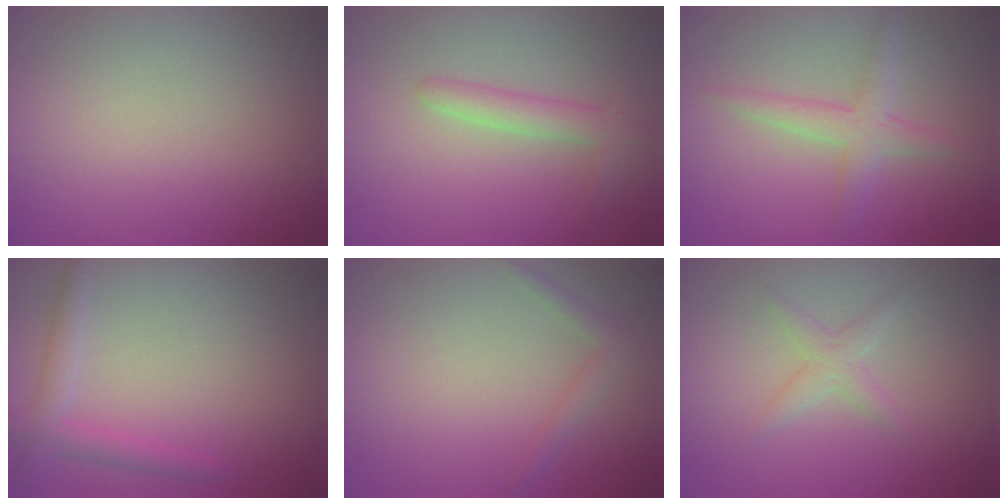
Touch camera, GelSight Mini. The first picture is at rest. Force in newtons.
{"total": 2.4, "press": 2.4, "slide": 0.2}
{"total": 2.5, "press": 2.5, "slide": 0.2}
{"total": 2.3, "press": 2.3, "slide": 0.1}
{"total": 1.3, "press": 1.3, "slide": 0.1}
{"total": 1.6, "press": 1.6, "slide": 0.1}